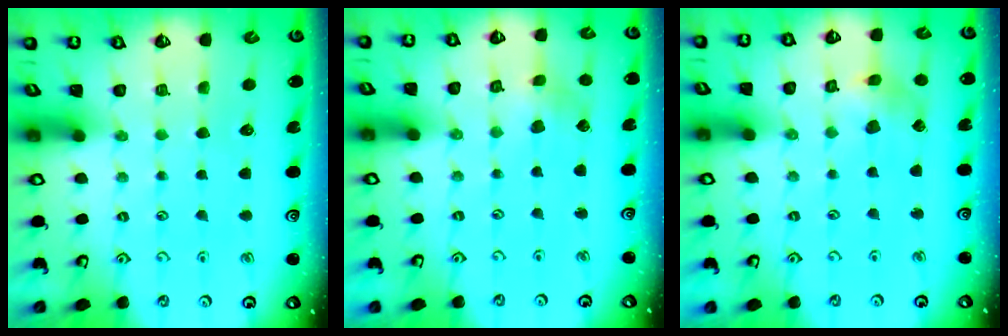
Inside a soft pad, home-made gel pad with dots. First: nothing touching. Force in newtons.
{"total": 3.0, "press": 2.9, "slide": 0.3}
{"total": 6.2, "press": 6.2, "slide": 0.6}